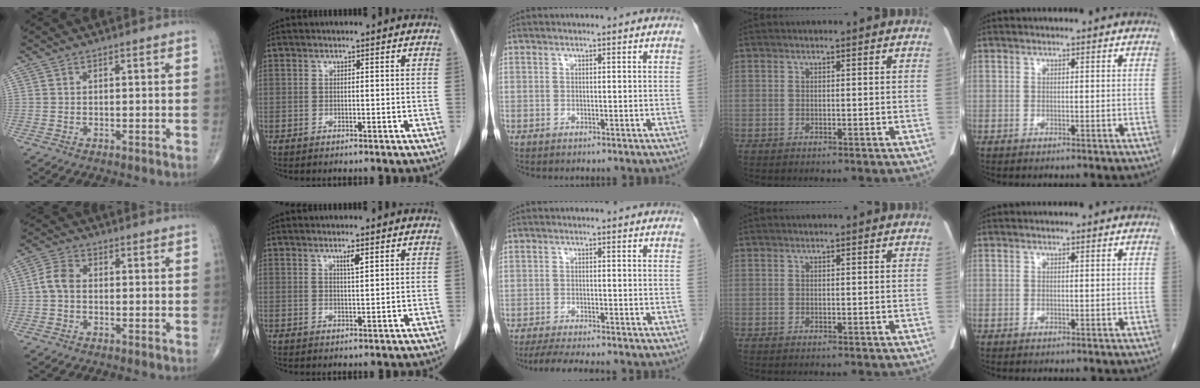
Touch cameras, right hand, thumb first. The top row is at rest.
{"thumb": {"total": 4.1, "force": [-0.4, 2.9, 2.9], "torque": [-0.056, 0.013, -0.017]}, "index": {"total": 1.8, "force": [1.0, 0.1, 1.5], "torque": [-0.028, -0.003, 0.018]}, "middle": {"total": 7.1, "force": [-6.1, 0.7, 3.5], "torque": [-0.051, -0.016, -0.096]}}